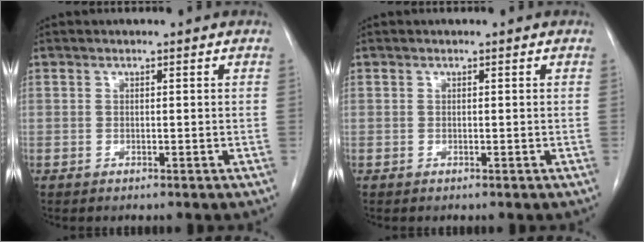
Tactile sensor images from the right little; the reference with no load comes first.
{"total": 0.0}